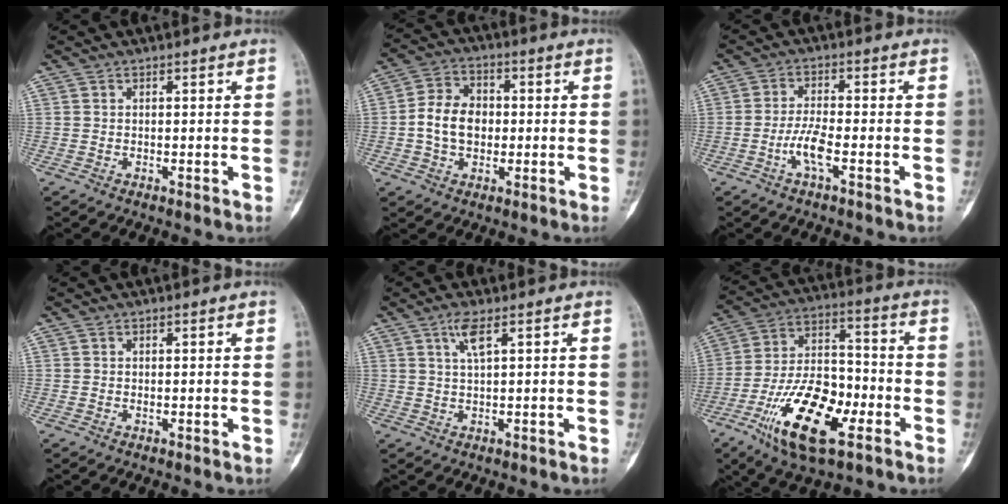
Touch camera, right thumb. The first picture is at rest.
{"total": 8.6, "force": [-0.6, 6.5, 5.5], "torque": [-0.080, 0.019, -0.019]}
{"total": 4.9, "force": [-2.1, 1.1, 4.3], "torque": [-0.093, 0.012, -0.041]}
{"total": 0.0}
{"total": 3.3, "force": [1.4, 0.4, 2.9], "torque": [-0.068, 0.001, 0.032]}
{"total": 19.2, "force": [-8.6, 8.5, 14.9], "torque": [-0.261, 0.042, -0.149]}